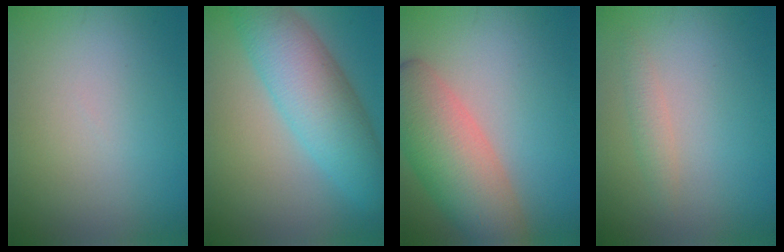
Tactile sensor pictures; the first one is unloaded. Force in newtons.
{"total": 7.9, "press": 7.9, "slide": 0.1}
{"total": 8.0, "press": 8.0, "slide": 0.8}
{"total": 1.3, "press": 1.3, "slide": 0.1}